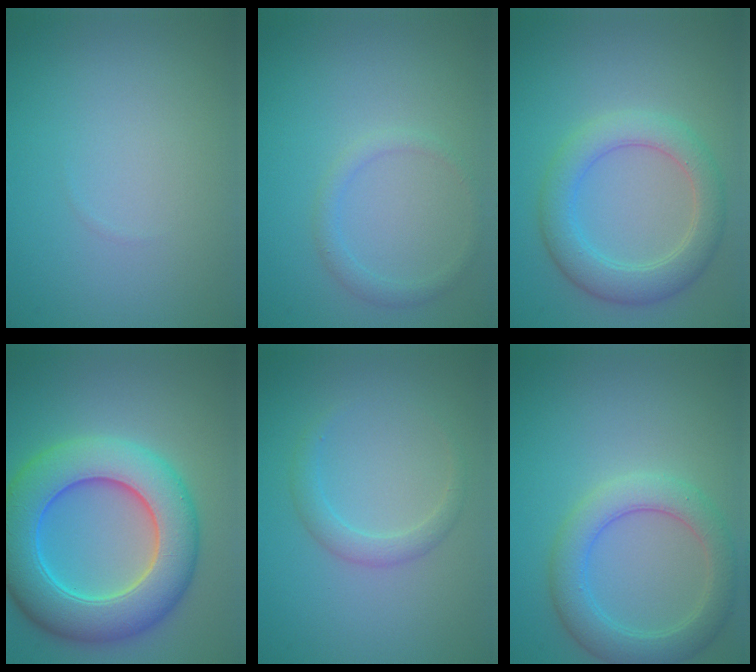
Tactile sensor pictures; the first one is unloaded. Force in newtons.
{"total": 1.4, "press": 1.4, "slide": 0.0}
{"total": 4.4, "press": 4.4, "slide": 0.1}
{"total": 9.7, "press": 9.7, "slide": 0.6}
{"total": 1.7, "press": 1.7, "slide": 0.2}
{"total": 4.4, "press": 4.4, "slide": 0.1}